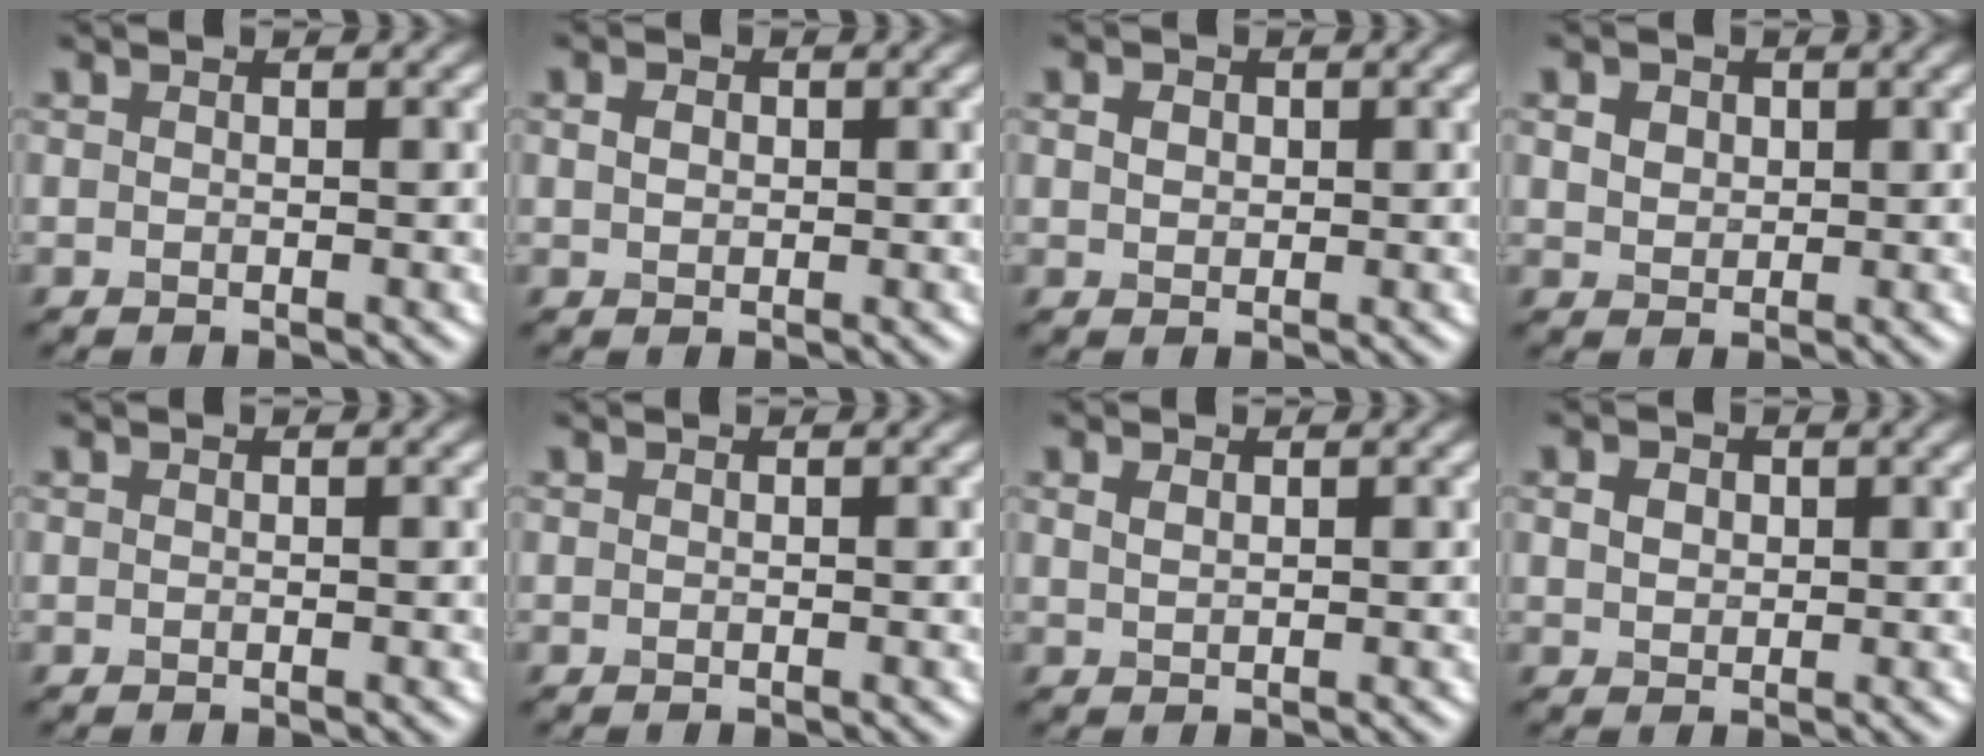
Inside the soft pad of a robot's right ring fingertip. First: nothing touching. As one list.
[{"total": 1.3, "force": [0.3, 1.0, 0.8], "torque": [-0.015, 0.003, 0.004]}, {"total": 1.4, "force": [0.4, 1.1, 0.7], "torque": [-0.012, 0.000, 0.007]}, {"total": 3.1, "force": [1.5, 2.2, 1.5], "torque": [-0.040, 0.009, 0.025]}, {"total": 0.0}, {"total": 0.0}, {"total": 0.9, "force": [0.5, 0.5, 0.6], "torque": [-0.016, -0.001, 0.013]}, {"total": 1.7, "force": [0.5, 1.4, 0.9], "torque": [-0.015, -0.002, 0.008]}]